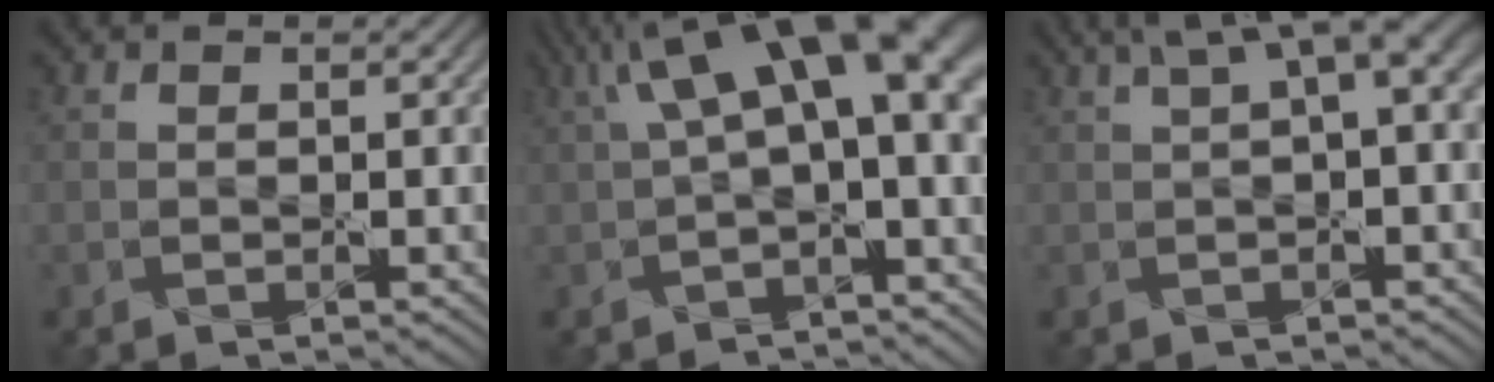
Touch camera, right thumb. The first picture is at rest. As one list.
[{"total": 12.7, "force": [3.1, 4.8, 11.3], "torque": [-0.177, 0.012, 0.056]}, {"total": 6.5, "force": [2.5, 1.5, 5.8], "torque": [-0.089, 0.025, 0.044]}]